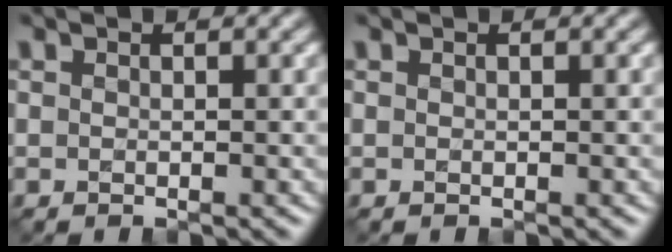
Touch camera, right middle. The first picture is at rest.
{"total": 0.0}